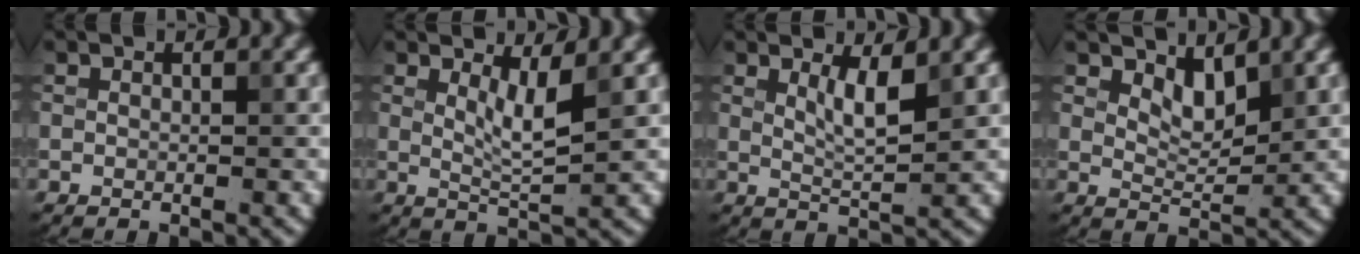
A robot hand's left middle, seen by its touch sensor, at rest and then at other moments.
{"total": 2.3, "force": [1.0, 0.3, 2.1], "torque": [-0.041, -0.005, 0.024]}
{"total": 2.1, "force": [1.0, 0.3, 1.9], "torque": [-0.037, -0.003, 0.024]}
{"total": 2.2, "force": [1.6, 0.8, 1.3], "torque": [-0.028, -0.010, 0.031]}